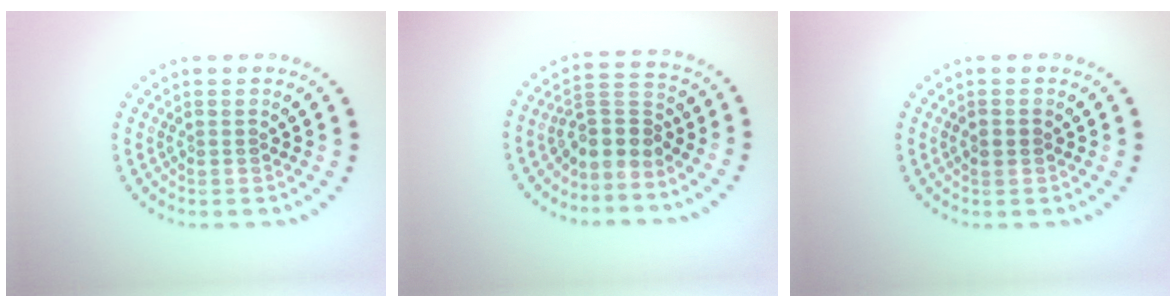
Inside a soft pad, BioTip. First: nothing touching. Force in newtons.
{"total": 3.0, "press": 2.1, "slide": 2.1}
{"total": 1.2, "press": 1.1, "slide": 0.1}